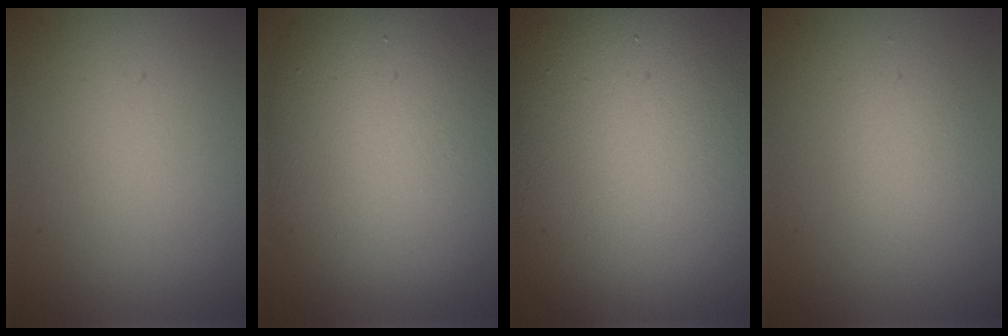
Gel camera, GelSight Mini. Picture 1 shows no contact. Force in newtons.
{"total": 10.7, "press": 10.7, "slide": 0.4}
{"total": 16.4, "press": 16.3, "slide": 1.4}
{"total": 1.4, "press": 1.4, "slide": 0.0}